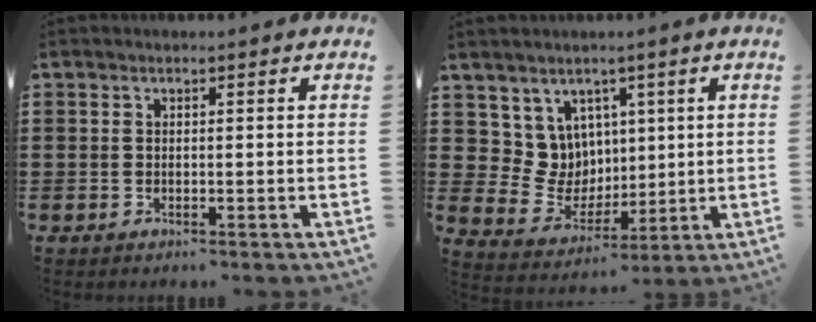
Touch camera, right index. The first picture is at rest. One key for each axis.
{"total": 7.3, "fx": 3.1, "fy": 6.5, "fz": 0.9, "tx": -0.065, "ty": -0.016, "tz": 0.063}